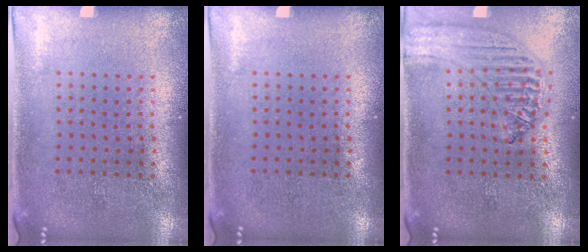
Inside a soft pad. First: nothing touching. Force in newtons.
{"total": 0.0}
{"total": 1.3, "press": 1.3, "slide": 0.3}